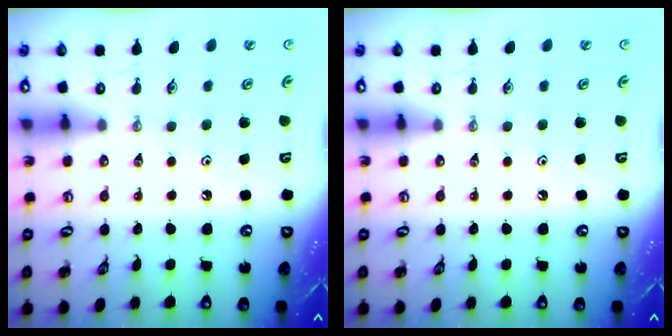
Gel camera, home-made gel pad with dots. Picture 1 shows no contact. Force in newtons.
{"total": 0.0}